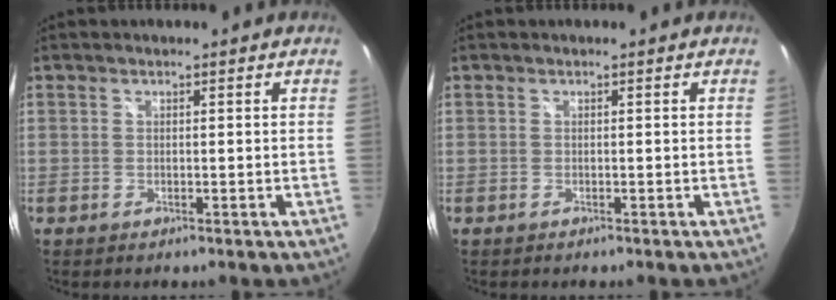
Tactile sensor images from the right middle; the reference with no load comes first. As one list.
[{"total": 0.0}]